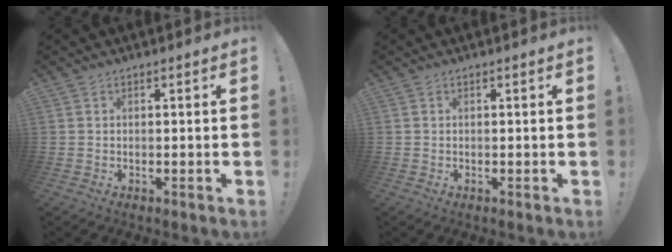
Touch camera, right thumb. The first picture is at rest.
{"total": 0.0}